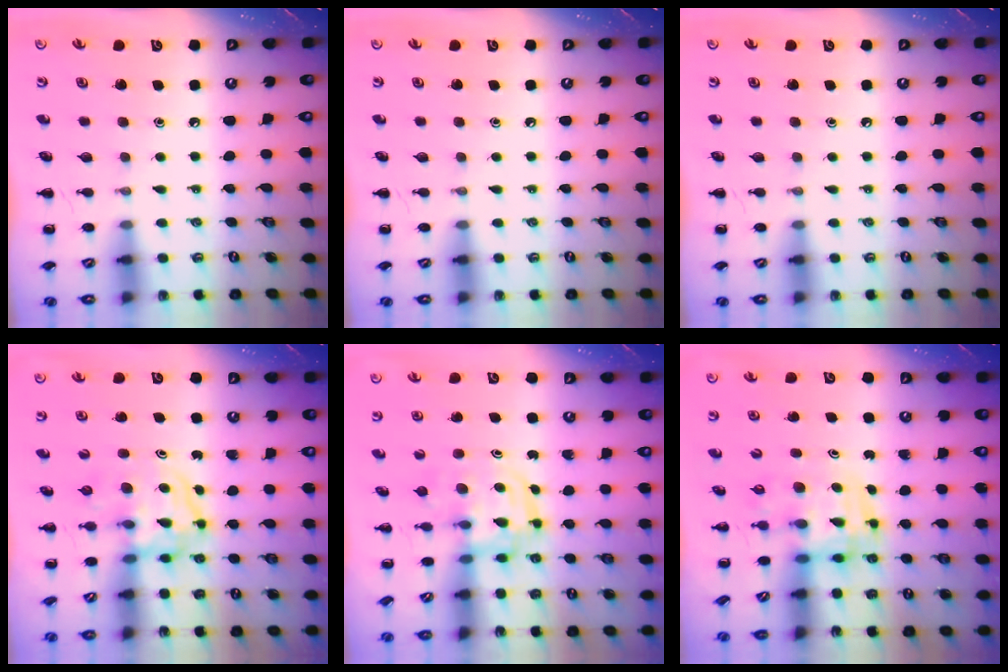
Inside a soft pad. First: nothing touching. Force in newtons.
{"total": 0.0}
{"total": 0.0}
{"total": 3.8, "press": 3.8, "slide": 0.4}
{"total": 3.0, "press": 3.0, "slide": 0.4}
{"total": 3.6, "press": 3.5, "slide": 0.6}